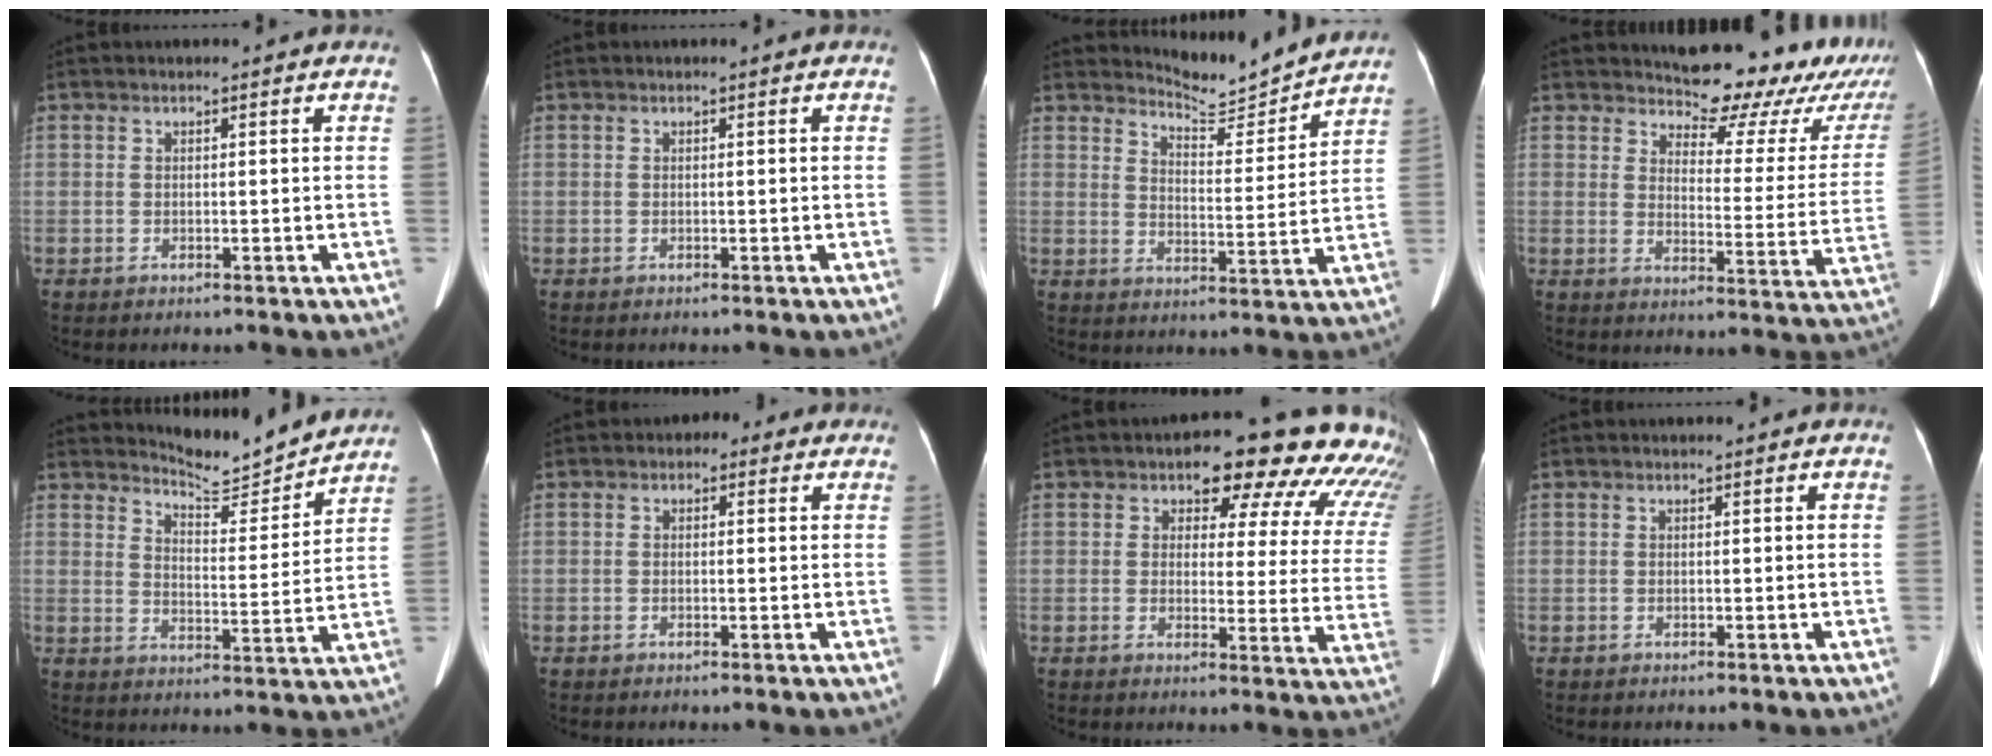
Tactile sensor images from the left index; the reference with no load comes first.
{"total": 0.0}
{"total": 9.2, "force": [9.2, 0.1, 0.4], "torque": [-0.018, -0.016, 0.133]}
{"total": 17.4, "force": [15.9, 4.8, 5.2], "torque": [-0.039, -0.065, 0.161]}
{"total": 9.8, "force": [9.7, 0.4, 1.1], "torque": [-0.026, -0.016, 0.140]}
{"total": 2.2, "force": [1.0, 1.6, 1.2], "torque": [-0.014, 0.017, 0.006]}
{"total": 16.8, "force": [14.1, 5.8, 6.9], "torque": [-0.049, -0.031, 0.130]}
{"total": 0.0}